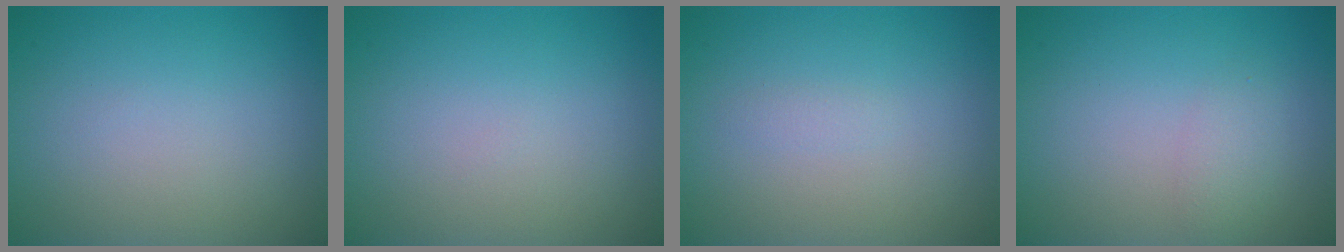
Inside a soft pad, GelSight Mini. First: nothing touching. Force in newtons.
{"total": 0.0}
{"total": 0.6, "press": 0.6, "slide": 0.1}
{"total": 1.4, "press": 1.4, "slide": 0.0}